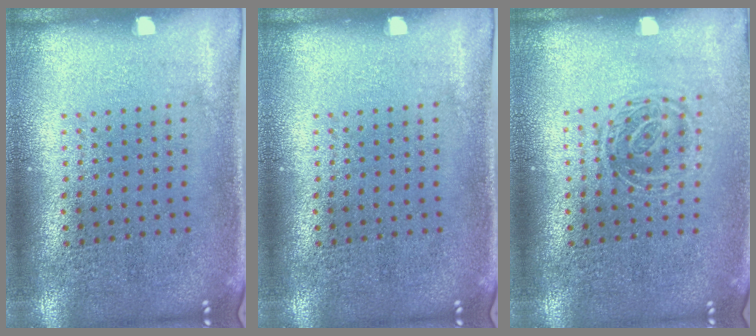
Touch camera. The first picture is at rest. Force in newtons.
{"total": 0.0}
{"total": 1.3, "press": 1.1, "slide": 0.7}